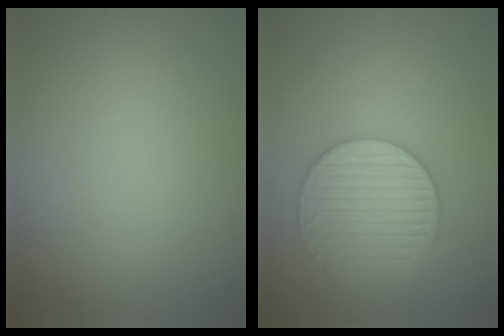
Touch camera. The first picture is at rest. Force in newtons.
{"total": 4.9, "press": 4.4, "slide": 2.1}